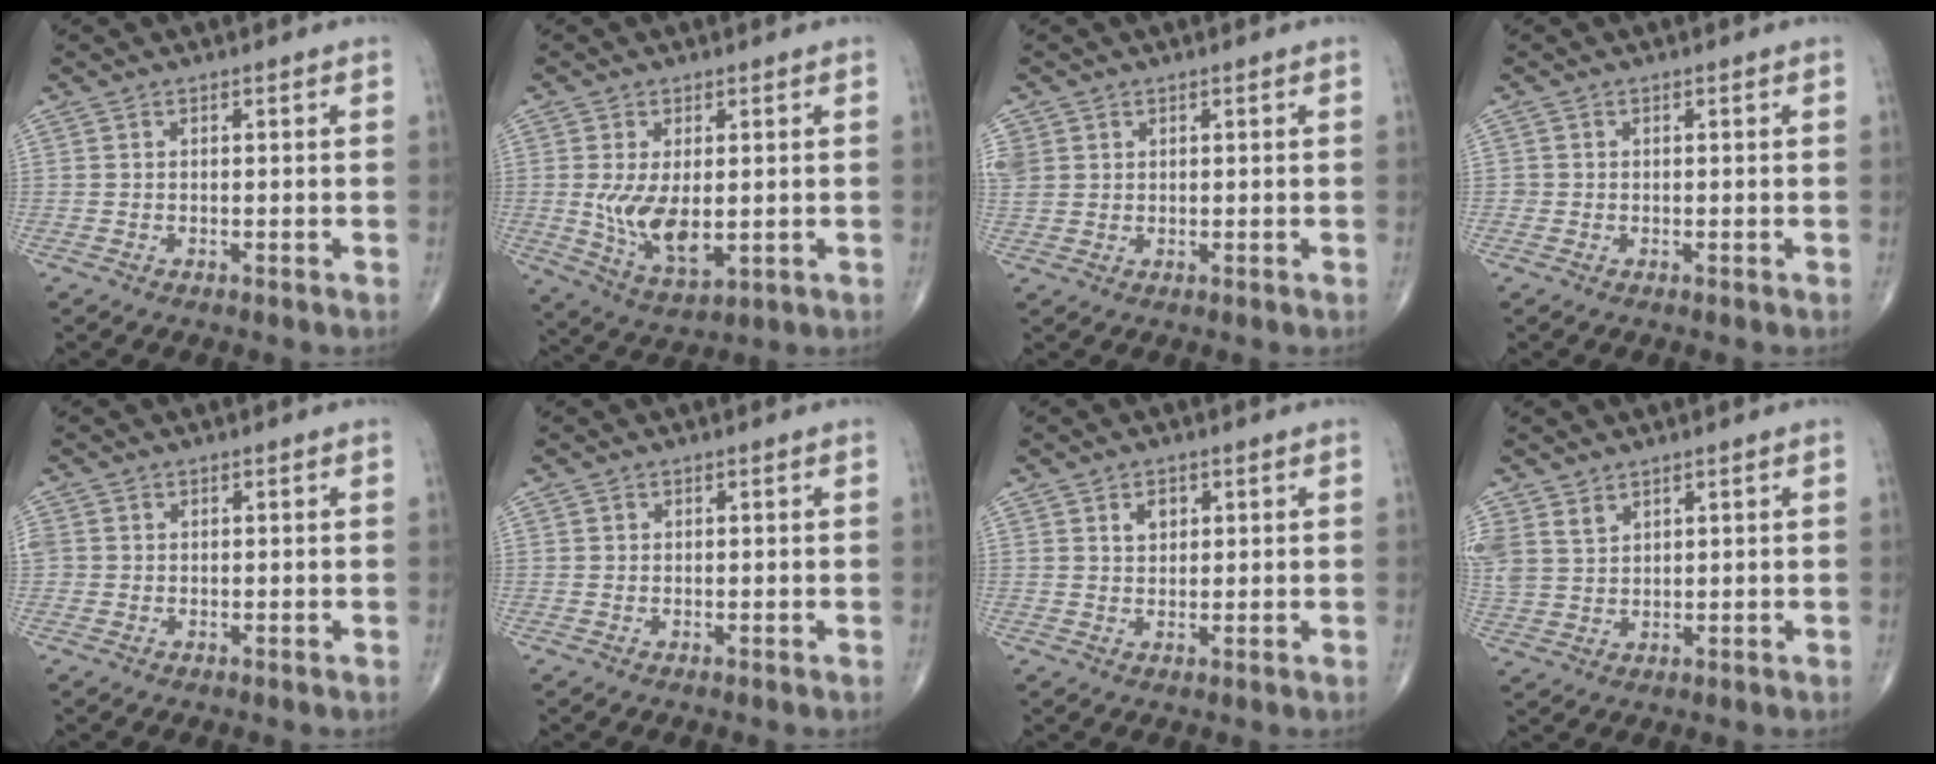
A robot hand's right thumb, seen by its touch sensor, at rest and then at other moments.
{"total": 10.1, "force": [-0.1, 5.1, 8.7], "torque": [-0.154, -0.024, 0.014]}
{"total": 6.0, "force": [1.8, 5.3, 2.3], "torque": [-0.072, 0.009, 0.045]}
{"total": 0.7, "force": [-0.2, 0.7, 0.0], "torque": [0.003, 0.005, -0.005]}
{"total": 2.0, "force": [0.1, 1.9, 0.7], "torque": [-0.009, 0.006, 0.005]}
{"total": 0.6, "force": [0.1, 0.5, 0.1], "torque": [0.003, 0.002, 0.001]}
{"total": 2.9, "force": [1.2, 2.1, 1.6], "torque": [-0.012, -0.005, 0.020]}
{"total": 6.0, "force": [3.7, 4.2, 2.3], "torque": [-0.044, -0.010, 0.087]}